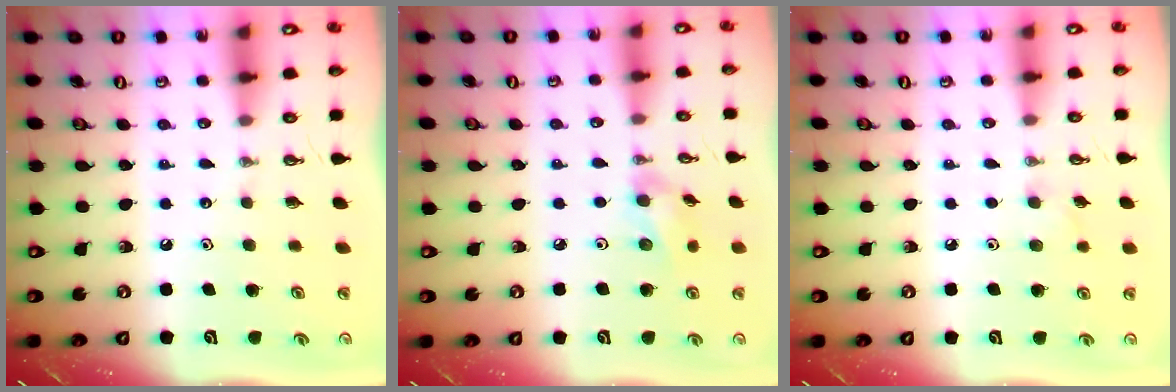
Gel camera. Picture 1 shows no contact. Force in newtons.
{"total": 8.7, "press": 8.3, "slide": 2.6}
{"total": 5.4, "press": 4.8, "slide": 2.4}